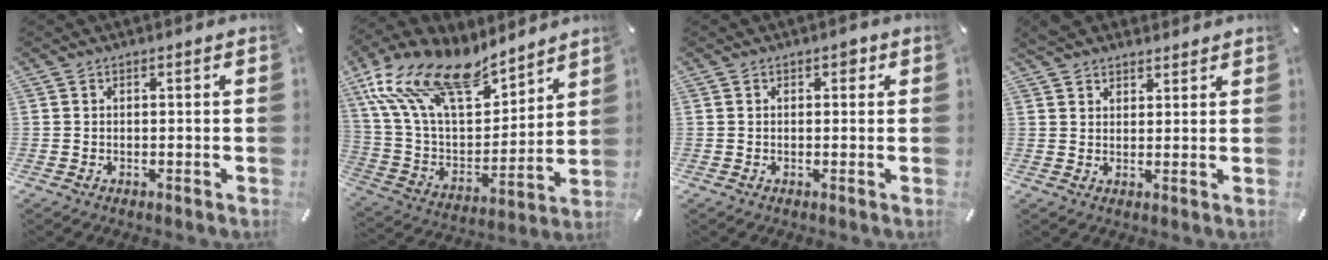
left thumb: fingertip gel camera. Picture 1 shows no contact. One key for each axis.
{"total": 21.6, "fx": 15.2, "fy": 10.4, "fz": 11.3, "tx": -0.250, "ty": -0.106, "tz": 0.273}
{"total": 1.6, "fx": 0.4, "fy": 1.1, "fz": 1.1, "tx": -0.017, "ty": 0.004, "tz": 0.004}
{"total": 4.0, "fx": 3.2, "fy": 2.3, "fz": 0.3, "tx": -0.007, "ty": -0.010, "tz": 0.060}